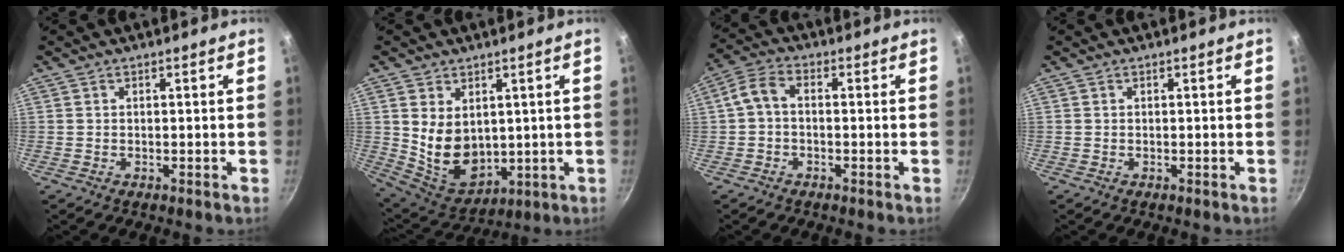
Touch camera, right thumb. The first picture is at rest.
{"total": 11.6, "force": [1.9, 8.2, 8.0], "torque": [-0.115, -0.032, 0.065]}
{"total": 4.7, "force": [-0.7, 3.1, 3.5], "torque": [-0.080, 0.026, -0.025]}
{"total": 0.0}